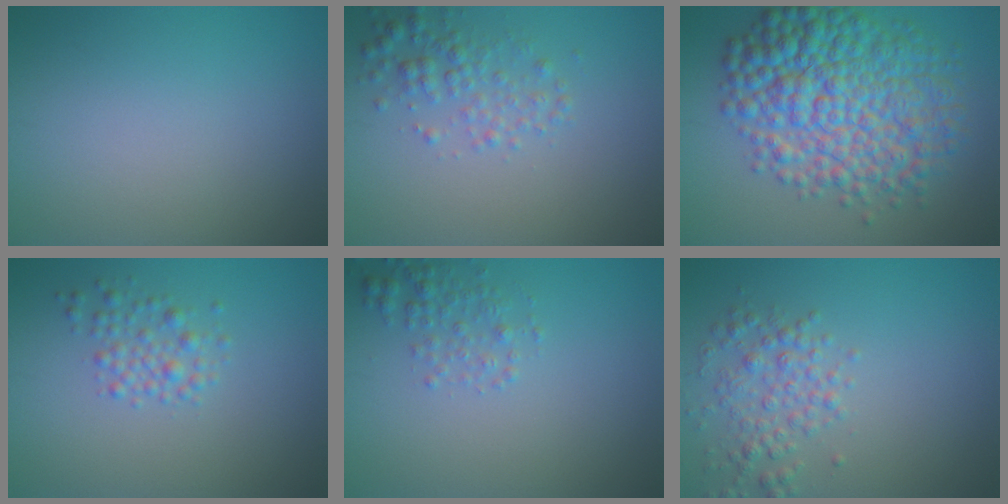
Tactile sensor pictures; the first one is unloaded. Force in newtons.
{"total": 2.5, "press": 2.5, "slide": 0.1}
{"total": 10.1, "press": 10.1, "slide": 0.1}
{"total": 2.0, "press": 2.0, "slide": 0.0}
{"total": 1.9, "press": 1.9, "slide": 0.1}
{"total": 2.8, "press": 2.8, "slide": 0.1}